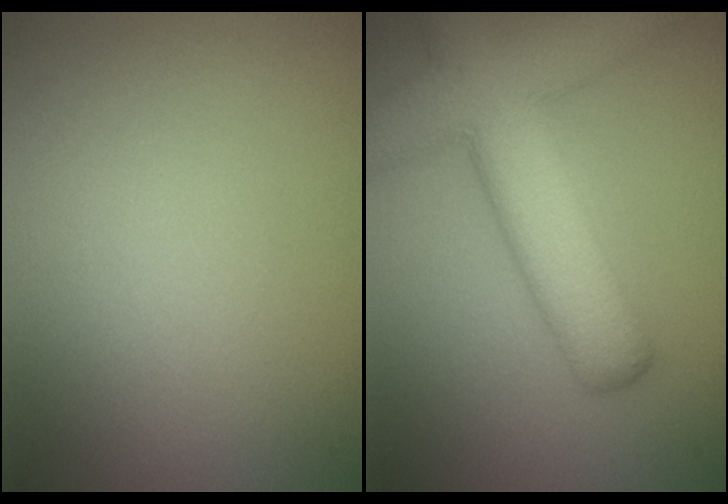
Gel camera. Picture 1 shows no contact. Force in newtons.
{"total": 8.6, "press": 8.6, "slide": 0.5}